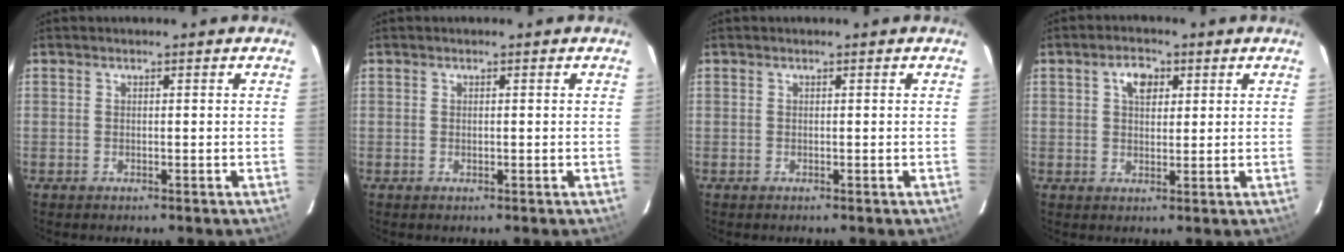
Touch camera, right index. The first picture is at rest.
{"total": 0.0}
{"total": 0.0}
{"total": 4.3, "force": [1.7, 2.7, 2.8], "torque": [-0.044, 0.013, 0.030]}